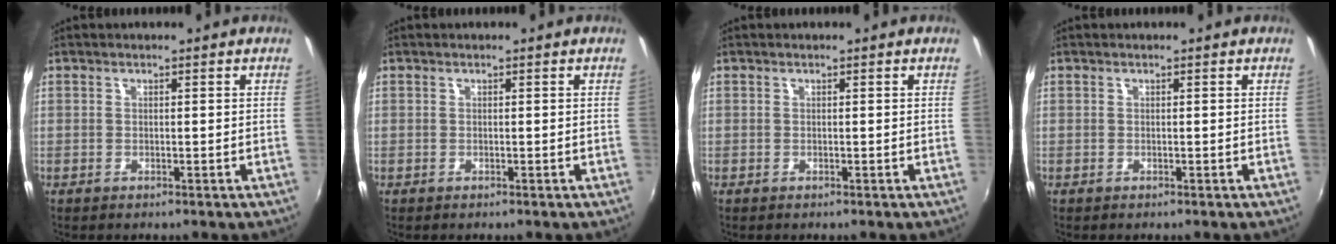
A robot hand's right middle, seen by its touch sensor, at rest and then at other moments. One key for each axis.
{"total": 0.0}
{"total": 0.0}
{"total": 0.0}